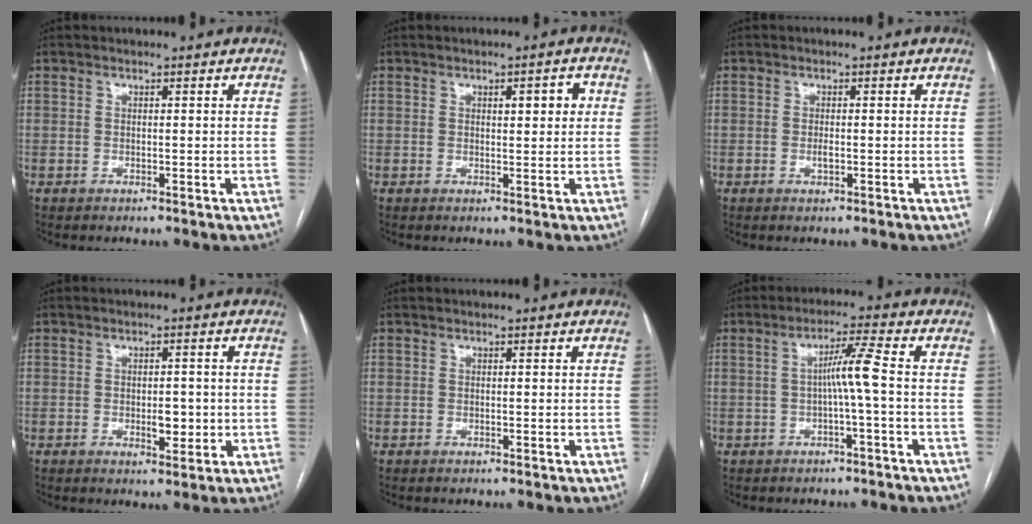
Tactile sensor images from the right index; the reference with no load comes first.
{"total": 2.9, "force": [0.8, 0.9, 2.6], "torque": [-0.034, 0.007, 0.012]}
{"total": 0.9, "force": [-0.2, 0.3, 0.8], "torque": [-0.016, 0.001, -0.001]}
{"total": 3.5, "force": [-0.7, 1.6, 3.0], "torque": [-0.042, 0.002, -0.003]}
{"total": 0.0}
{"total": 4.9, "force": [-0.5, -0.8, 4.8], "torque": [-0.083, 0.014, -0.007]}